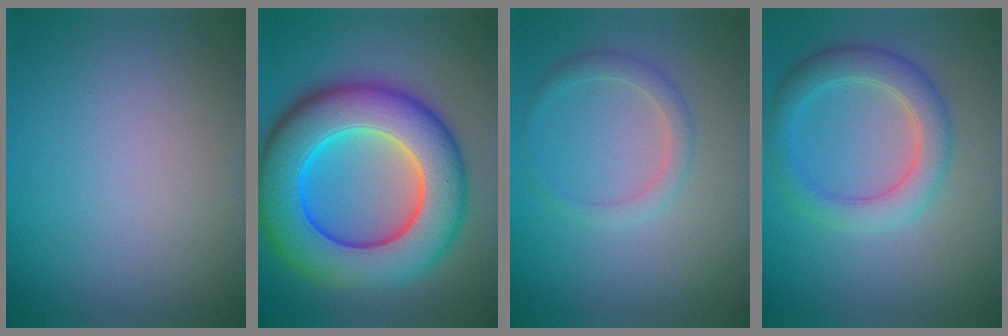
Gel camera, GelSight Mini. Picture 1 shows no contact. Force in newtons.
{"total": 13.3, "press": 13.3, "slide": 0.2}
{"total": 1.7, "press": 1.7, "slide": 0.1}
{"total": 2.9, "press": 2.9, "slide": 0.3}